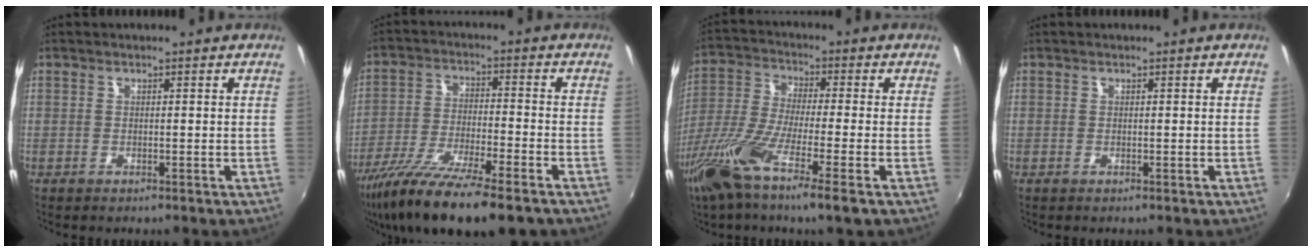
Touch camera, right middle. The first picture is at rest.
{"total": 17.0, "force": [-12.6, 2.7, 11.1], "torque": [-0.220, -0.044, -0.224]}
{"total": 14.2, "force": [-7.6, 1.9, 11.8], "torque": [-0.254, -0.032, -0.156]}
{"total": 0.0}